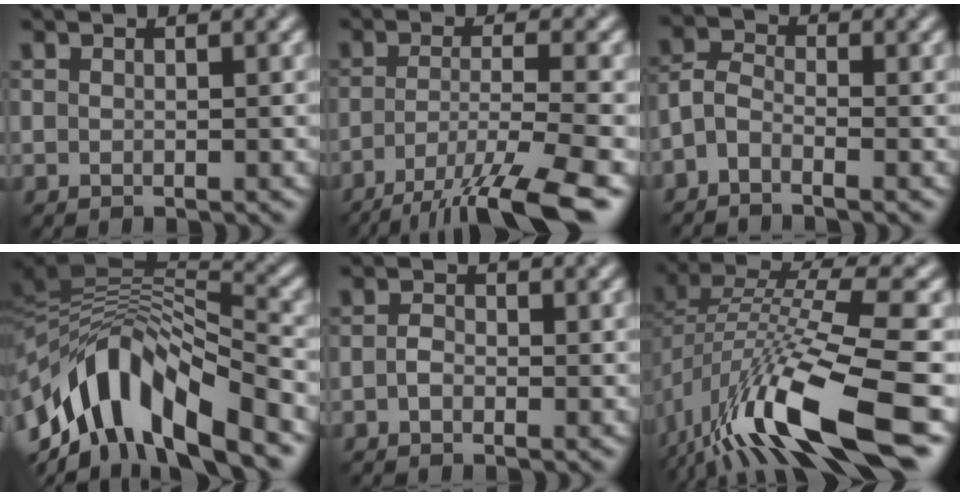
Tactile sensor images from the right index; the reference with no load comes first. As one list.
[{"total": 9.1, "force": [-5.9, 1.7, 6.8], "torque": [-0.110, -0.013, -0.106]}, {"total": 2.3, "force": [-1.5, 1.0, 1.4], "torque": [-0.034, 0.003, -0.044]}, {"total": 11.5, "force": [-5.3, 4.7, 9.1], "torque": [-0.161, 0.018, -0.096]}, {"total": 1.3, "force": [-0.7, 0.8, 0.9], "torque": [-0.021, -0.002, -0.018]}, {"total": 13.0, "force": [-6.2, 3.6, 10.9], "torque": [-0.214, 0.005, -0.108]}]